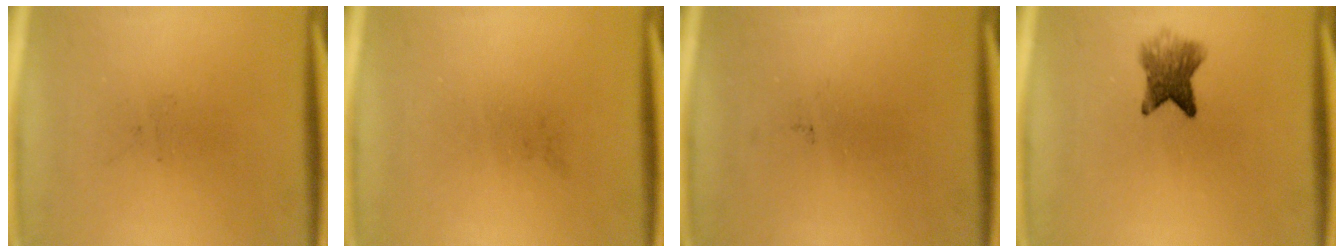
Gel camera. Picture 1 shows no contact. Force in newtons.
{"total": 0.0}
{"total": 0.0}
{"total": 4.8}